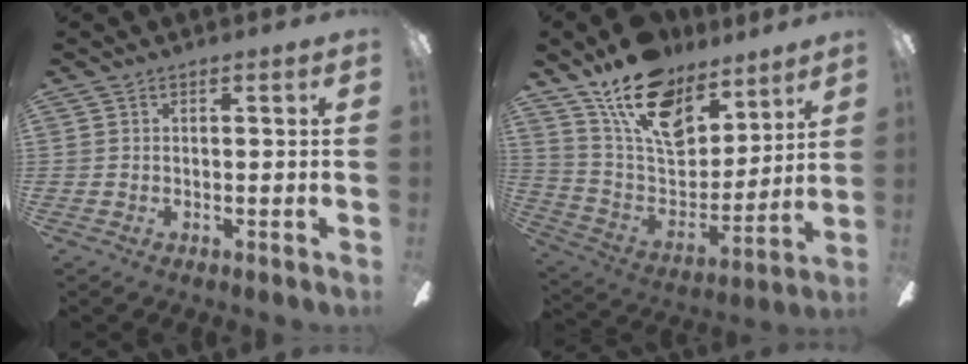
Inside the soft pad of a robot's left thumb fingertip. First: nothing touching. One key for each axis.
{"total": 19.5, "fx": 13.1, "fy": 10.8, "fz": 9.6, "tx": -0.175, "ty": -0.073, "tz": 0.239}